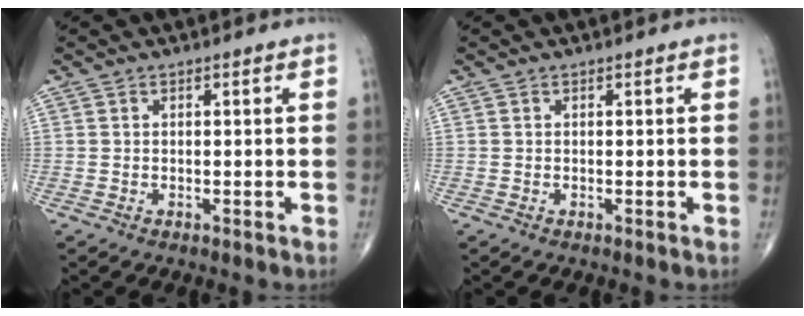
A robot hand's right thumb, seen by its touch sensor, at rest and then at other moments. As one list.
[{"total": 0.0}]